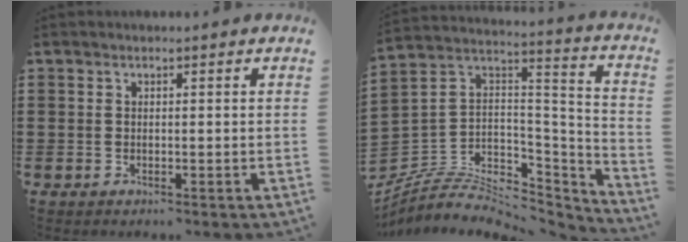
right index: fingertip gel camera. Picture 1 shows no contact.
{"total": 6.4, "force": [-4.5, 4.0, 2.3], "torque": [-0.060, -0.011, -0.084]}